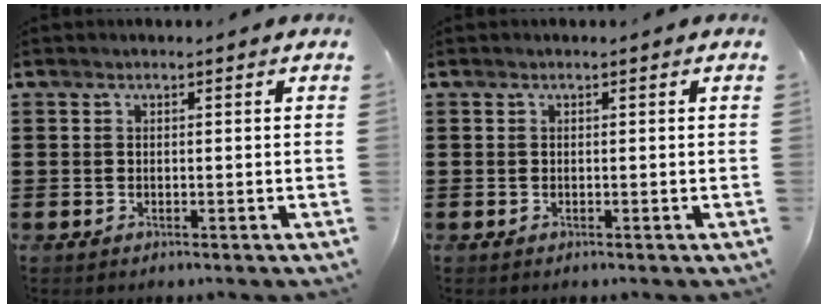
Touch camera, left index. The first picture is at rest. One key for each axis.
{"total": 0.0}